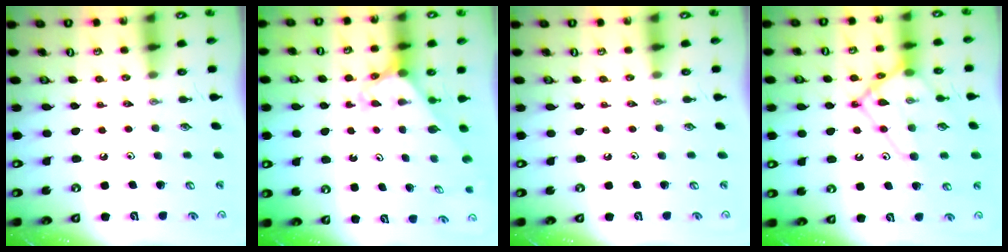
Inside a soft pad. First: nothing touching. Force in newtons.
{"total": 2.6, "press": 2.6, "slide": 0.2}
{"total": 0.0}
{"total": 15.7, "press": 15.6, "slide": 1.6}